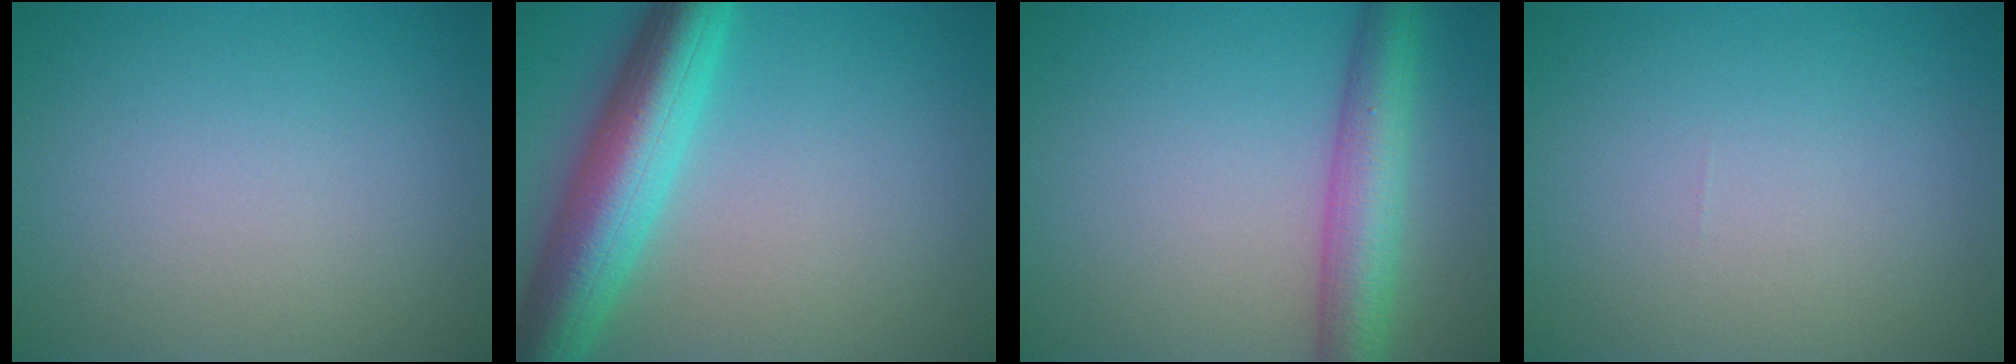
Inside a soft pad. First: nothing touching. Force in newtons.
{"total": 8.6, "press": 8.6, "slide": 0.4}
{"total": 5.7, "press": 5.7, "slide": 0.1}
{"total": 0.0}